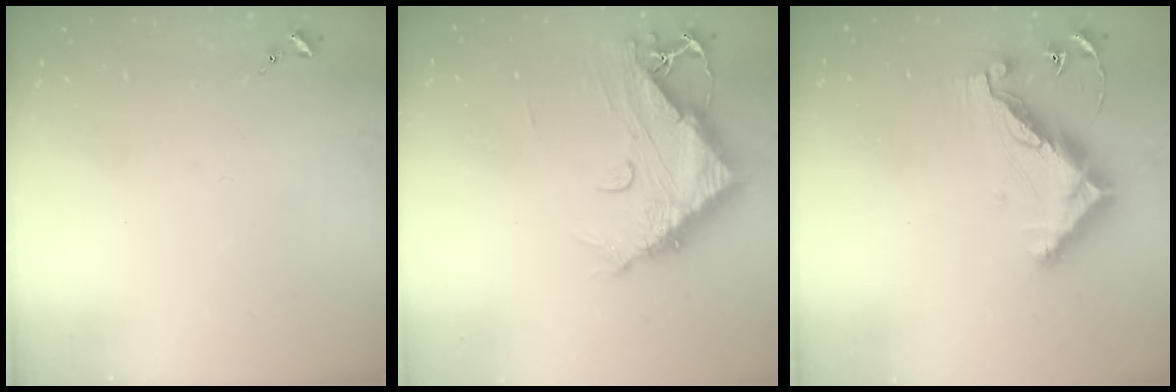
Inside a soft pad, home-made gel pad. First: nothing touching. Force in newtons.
{"total": 13.4, "press": 13.3, "slide": 1.5}
{"total": 12.8, "press": 12.8, "slide": 0.5}